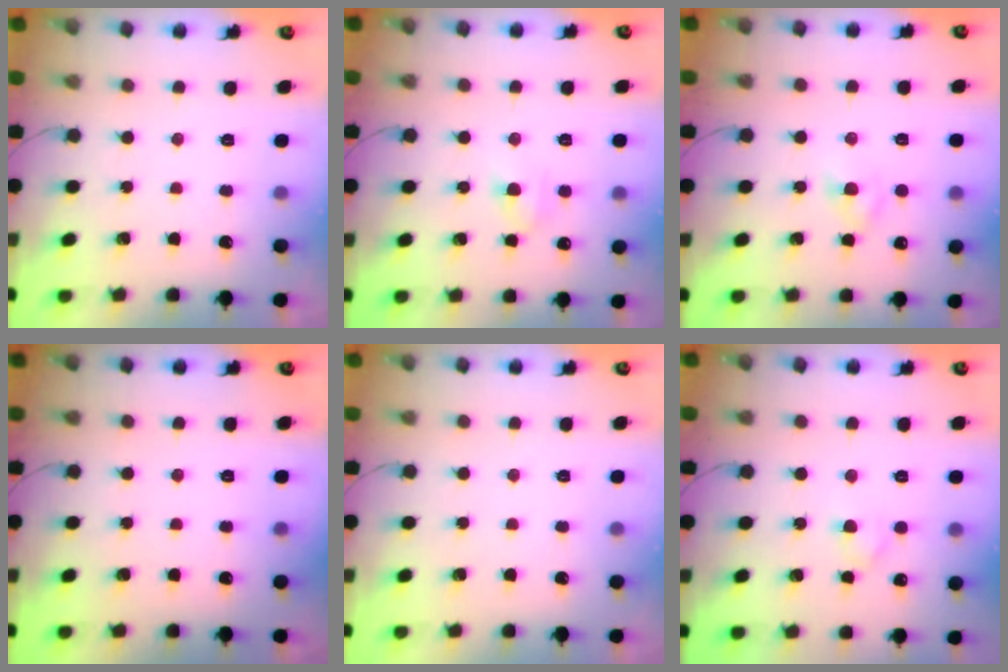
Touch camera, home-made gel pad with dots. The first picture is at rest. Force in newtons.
{"total": 5.2, "press": 5.0, "slide": 1.6}
{"total": 2.6, "press": 2.4, "slide": 1.1}
{"total": 0.0}
{"total": 0.0}
{"total": 2.4, "press": 2.1, "slide": 1.1}